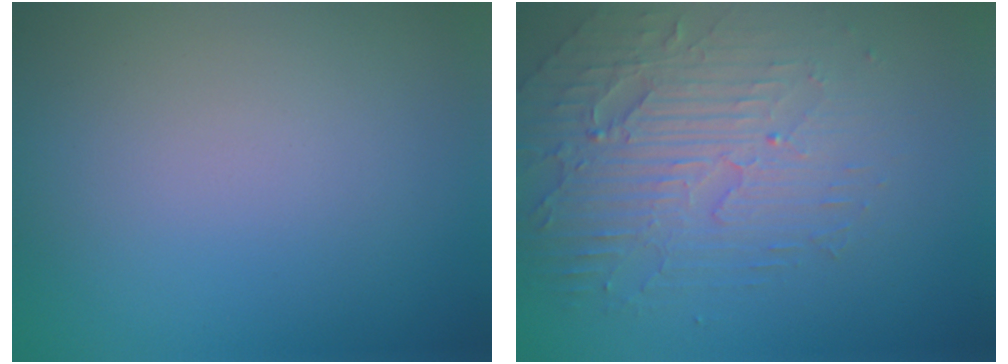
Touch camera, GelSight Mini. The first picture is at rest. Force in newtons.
{"total": 4.5, "press": 3.9, "slide": 2.2}